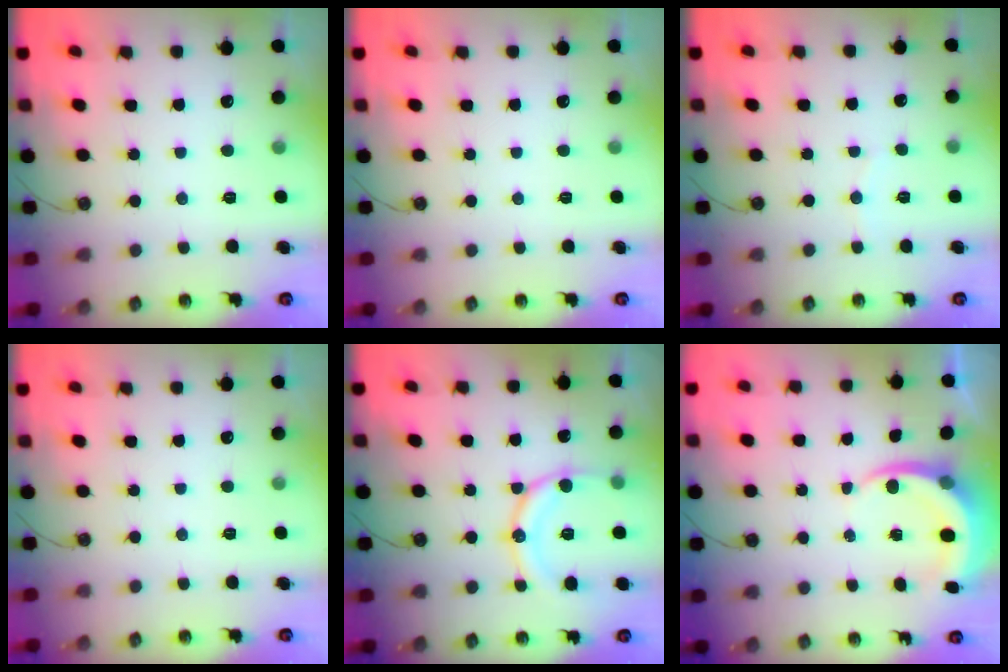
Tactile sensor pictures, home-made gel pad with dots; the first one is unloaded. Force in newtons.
{"total": 0.0}
{"total": 3.2, "press": 3.1, "slide": 0.3}
{"total": 0.0}
{"total": 14.4, "press": 14.2, "slide": 2.6}
{"total": 5.4, "press": 5.4, "slide": 0.3}